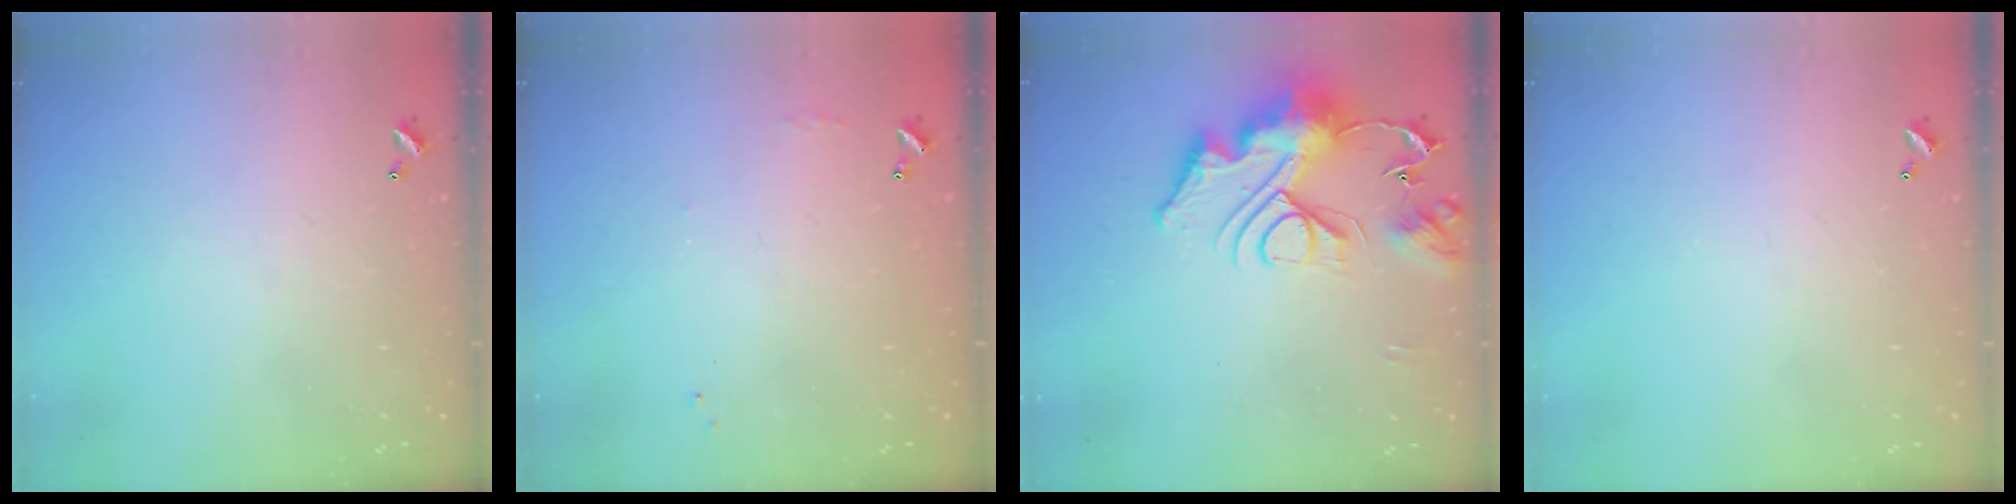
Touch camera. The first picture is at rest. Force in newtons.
{"total": 4.3, "press": 4.3, "slide": 0.6}
{"total": 17.1, "press": 17.1, "slide": 1.7}
{"total": 0.0}